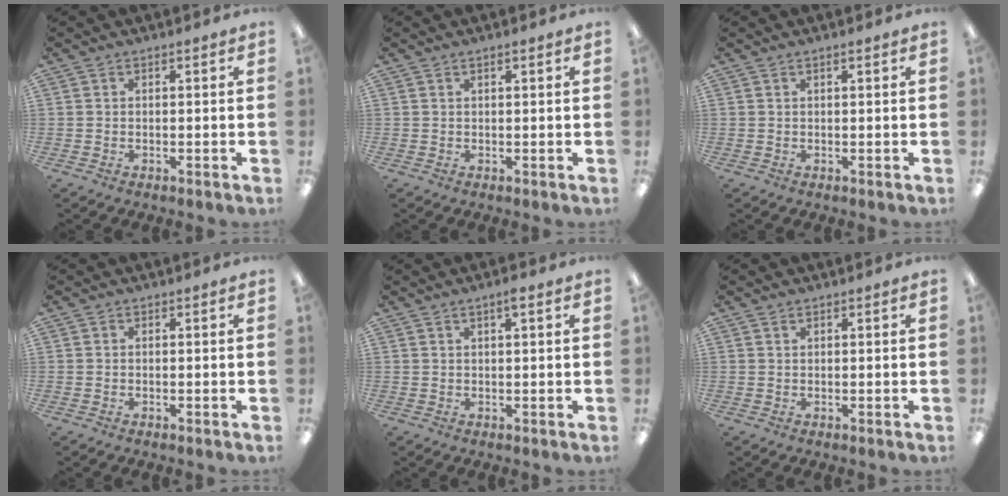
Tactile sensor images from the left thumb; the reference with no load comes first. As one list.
[{"total": 1.1, "force": [0.7, 0.2, 0.7], "torque": [-0.015, 0.001, 0.012]}, {"total": 0.8, "force": [0.6, 0.1, 0.6], "torque": [-0.012, 0.001, 0.010]}, {"total": 0.0}, {"total": 2.2, "force": [1.4, 0.3, 1.7], "torque": [-0.028, 0.000, 0.022]}, {"total": 0.7, "force": [0.6, 0.2, 0.3], "torque": [-0.006, 0.001, 0.010]}]